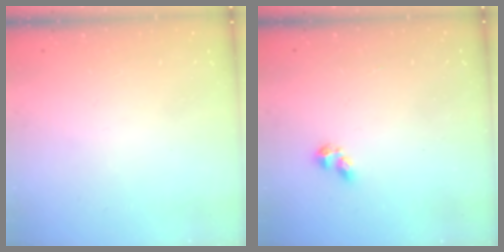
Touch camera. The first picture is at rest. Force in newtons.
{"total": 2.3, "press": 2.2, "slide": 0.6}